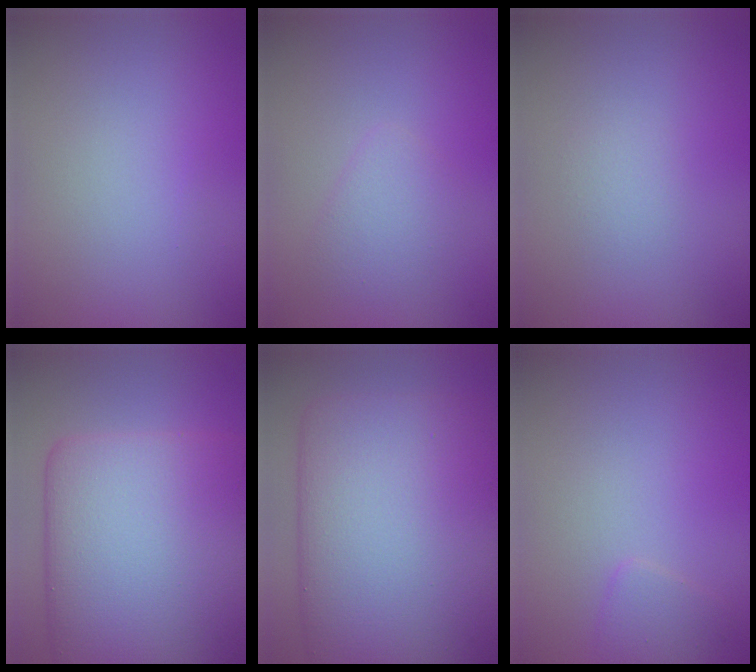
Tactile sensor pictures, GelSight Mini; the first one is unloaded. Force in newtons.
{"total": 1.9, "press": 1.9, "slide": 0.1}
{"total": 0.9, "press": 0.8, "slide": 0.1}
{"total": 15.7, "press": 15.7, "slide": 0.3}
{"total": 15.1, "press": 15.1, "slide": 0.4}
{"total": 1.2, "press": 1.2, "slide": 0.1}